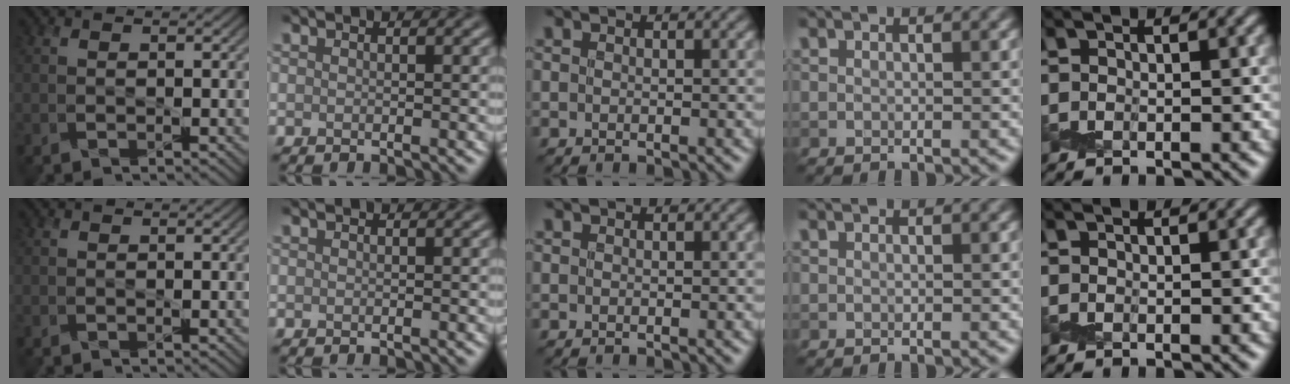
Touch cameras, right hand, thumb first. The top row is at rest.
{}